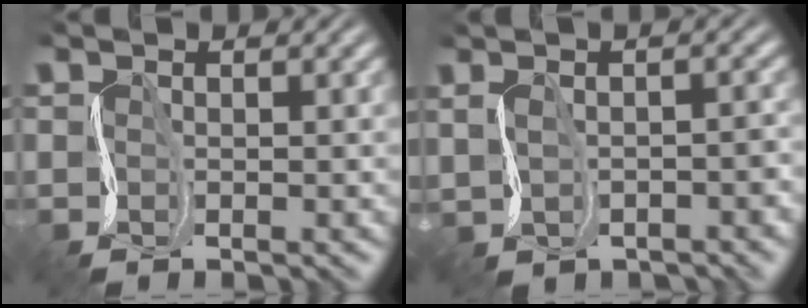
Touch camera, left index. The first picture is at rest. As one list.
[{"total": 1.3, "force": [-1.2, 0.1, 0.5], "torque": [-0.007, -0.010, -0.005]}]